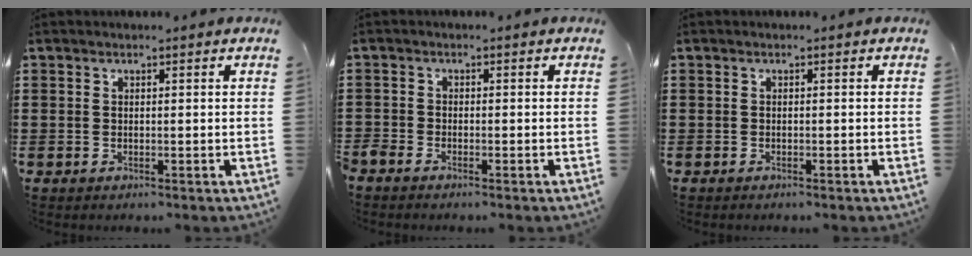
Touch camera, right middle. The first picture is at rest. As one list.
[{"total": 1.2, "force": [-1.1, 0.3, 0.3], "torque": [-0.016, -0.002, -0.024]}, {"total": 0.0}]